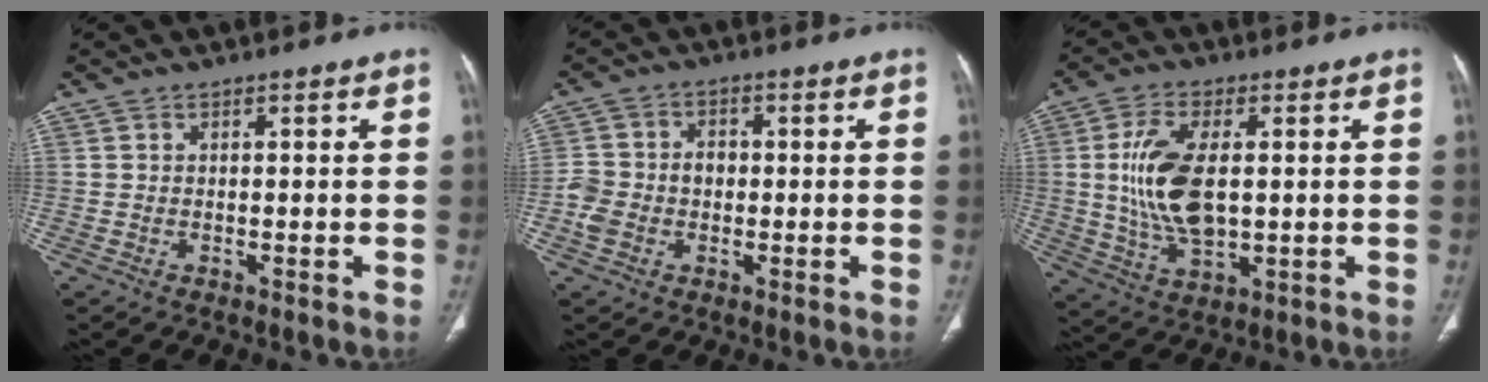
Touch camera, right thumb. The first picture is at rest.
{"total": 6.2, "force": [-1.2, 5.0, 3.5], "torque": [-0.064, 0.020, -0.025]}
{"total": 13.1, "force": [1.1, 6.8, 11.2], "torque": [-0.222, -0.007, 0.028]}